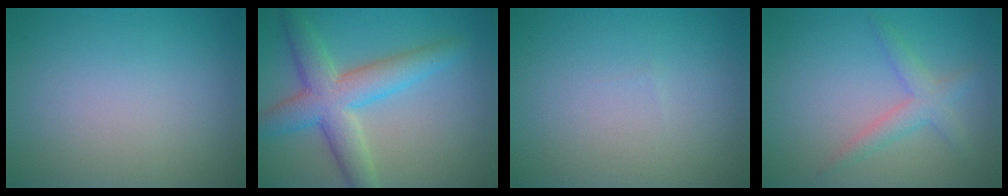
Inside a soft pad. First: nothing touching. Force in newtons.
{"total": 6.5, "press": 6.5, "slide": 0.1}
{"total": 0.0}
{"total": 2.5, "press": 2.5, "slide": 0.2}